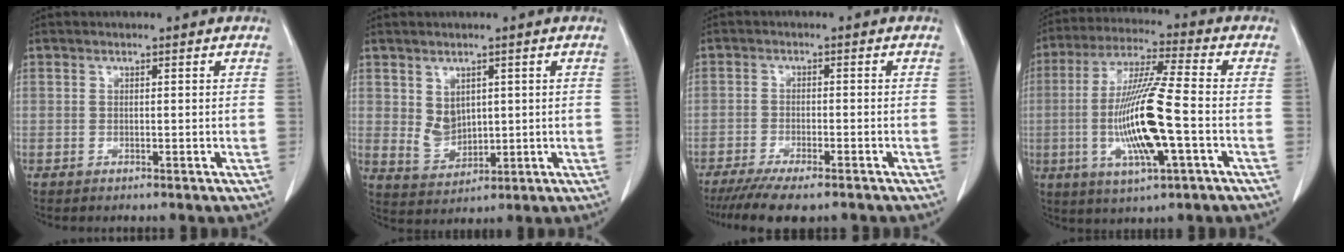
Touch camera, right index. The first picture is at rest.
{"total": 4.6, "force": [1.2, 3.5, 2.7], "torque": [-0.057, -0.002, 0.039]}
{"total": 10.2, "force": [-8.1, 1.8, 5.9], "torque": [-0.083, -0.017, -0.122]}
{"total": 14.5, "force": [-2.8, 1.0, 14.2], "torque": [-0.281, -0.009, -0.053]}